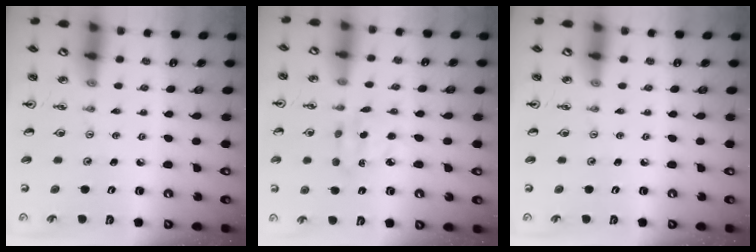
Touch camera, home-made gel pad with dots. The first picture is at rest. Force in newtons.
{"total": 3.3, "press": 3.3, "slide": 0.1}
{"total": 0.0}